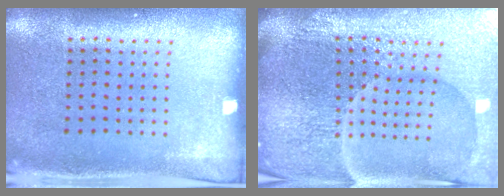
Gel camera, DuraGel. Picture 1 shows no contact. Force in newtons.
{"total": 7.3, "press": 6.4, "slide": 3.5}